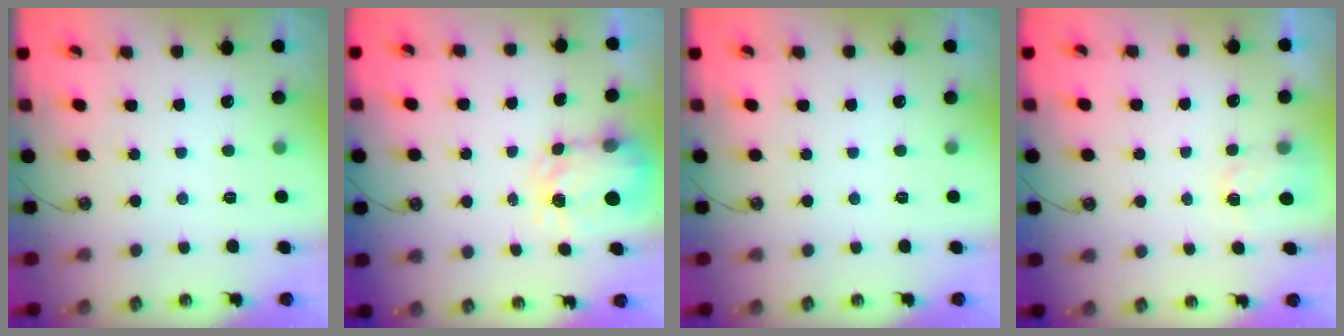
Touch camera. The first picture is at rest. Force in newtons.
{"total": 3.8, "press": 3.8, "slide": 0.5}
{"total": 0.0}
{"total": 2.0, "press": 2.0, "slide": 0.4}